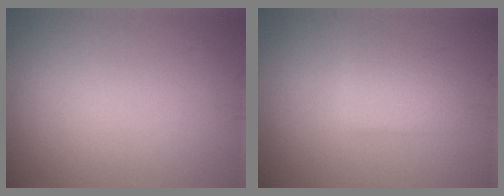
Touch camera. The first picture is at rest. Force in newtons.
{"total": 2.4, "press": 2.3, "slide": 0.5}